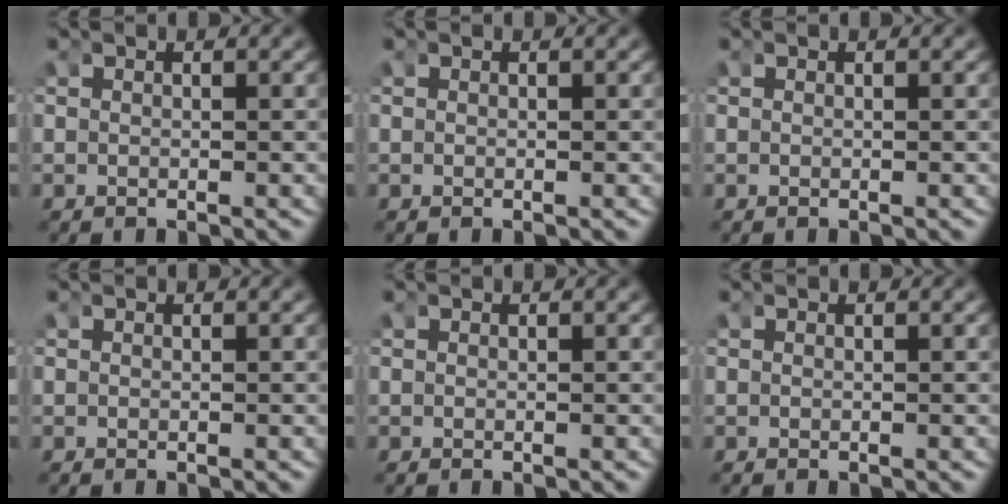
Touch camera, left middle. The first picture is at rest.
{"total": 0.0}
{"total": 0.0}
{"total": 0.0}
{"total": 0.0}
{"total": 0.0}